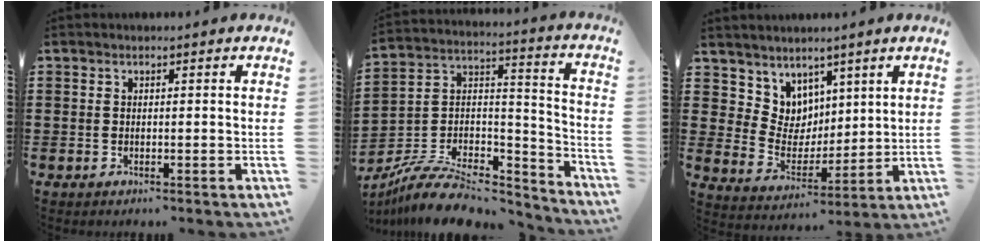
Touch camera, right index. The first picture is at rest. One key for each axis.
{"total": 9.3, "fx": -7.3, "fy": 3.8, "fz": 4.3, "tx": -0.077, "ty": 0.022, "tz": -0.138}
{"total": 6.4, "fx": 4.2, "fy": 4.8, "fz": -0.4, "tx": -0.035, "ty": -0.028, "tz": 0.082}